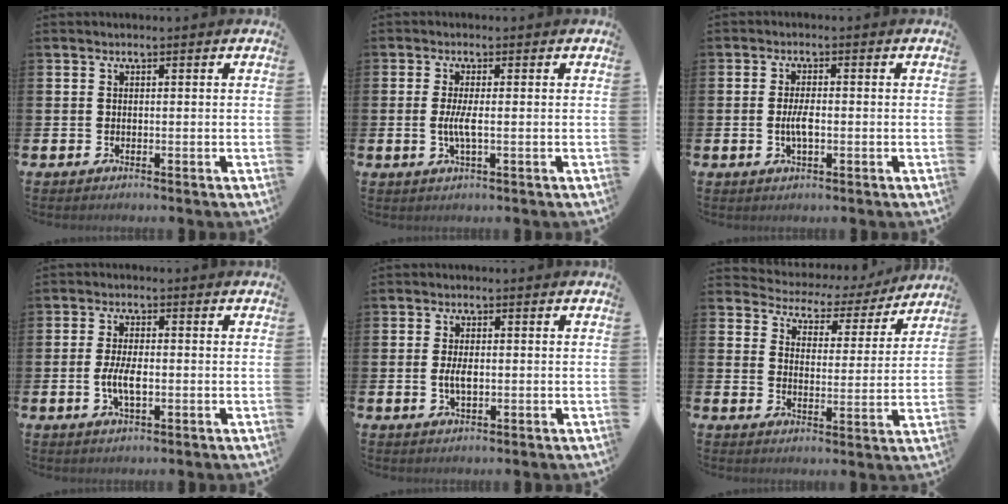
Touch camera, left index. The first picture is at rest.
{"total": 2.6, "force": [-0.3, 0.3, 2.5], "torque": [-0.055, 0.000, -0.005]}
{"total": 3.0, "force": [-0.4, 1.1, 2.7], "torque": [-0.049, 0.001, -0.008]}
{"total": 4.1, "force": [-0.7, 1.7, 3.6], "torque": [-0.072, 0.002, -0.015]}
{"total": 2.6, "force": [-0.1, 1.2, 2.3], "torque": [-0.045, 0.003, -0.003]}
{"total": 4.1, "force": [3.7, 1.7, 0.3], "torque": [-0.027, -0.037, 0.055]}